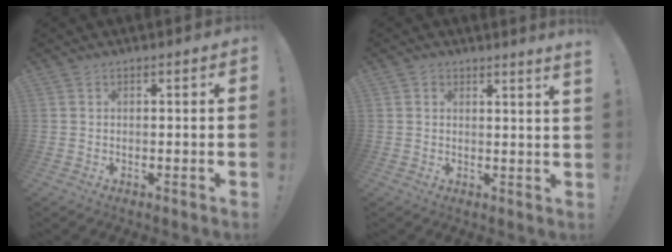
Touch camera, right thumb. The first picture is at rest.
{"total": 2.2, "force": [1.9, -0.5, 1.0], "torque": [-0.002, -0.016, 0.028]}